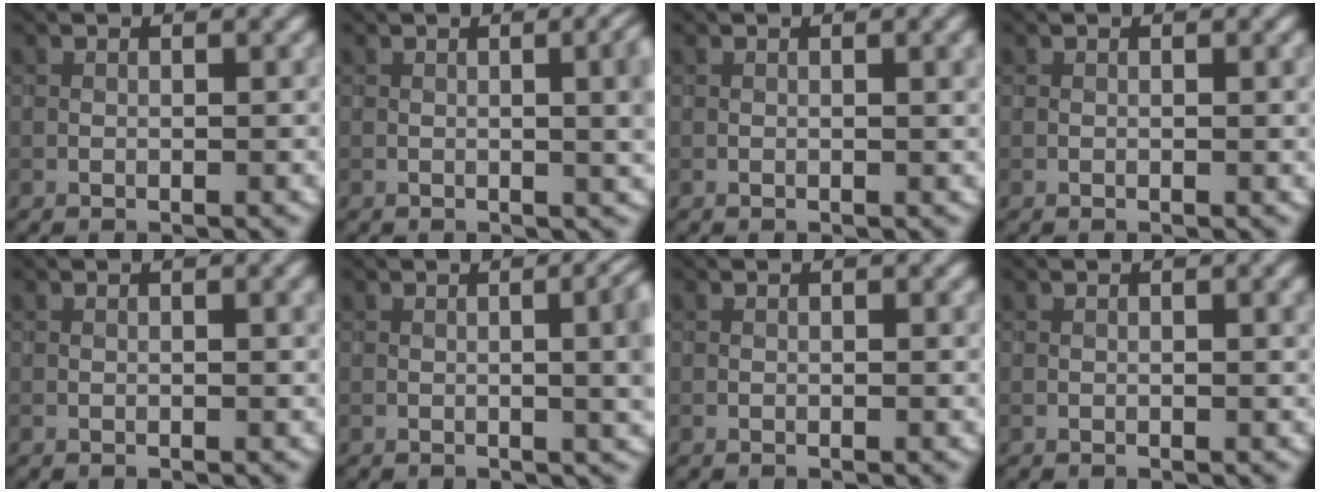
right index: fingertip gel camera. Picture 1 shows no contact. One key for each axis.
{"total": 5.5, "fx": 0.3, "fy": 2.1, "fz": 5.0, "tx": -0.044, "ty": 0.004, "tz": 0.006}
{"total": 1.0, "fx": 0.3, "fy": 0.2, "fz": 1.0, "tx": -0.015, "ty": 0.001, "tz": 0.004}
{"total": 0.6, "fx": 0.1, "fy": 0.1, "fz": 0.5, "tx": -0.007, "ty": 0.000, "tz": 0.001}
{"total": 0.8, "fx": 0.2, "fy": 0.1, "fz": 0.7, "tx": -0.010, "ty": 0.002, "tz": 0.002}
{"total": 6.7, "fx": 0.1, "fy": 2.7, "fz": 6.1, "tx": -0.051, "ty": 0.004, "tz": 0.003}
{"total": 0.0}
{"total": 0.9, "fx": 0.3, "fy": 0.2, "fz": 0.8, "tx": -0.012, "ty": 0.001, "tz": 0.004}